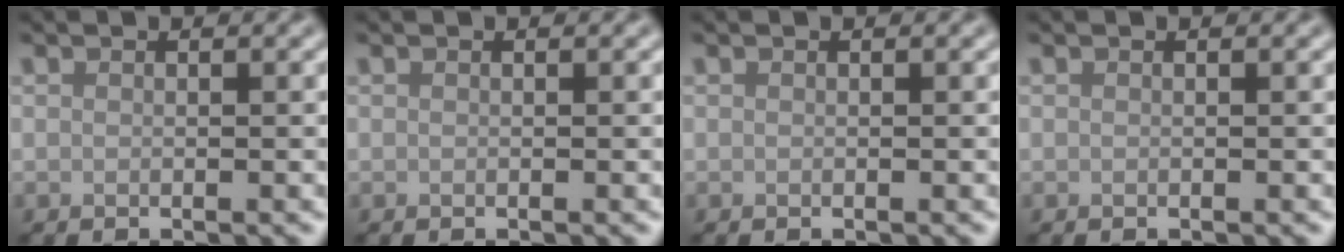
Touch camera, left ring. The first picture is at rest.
{"total": 0.0}
{"total": 0.0}
{"total": 0.0}